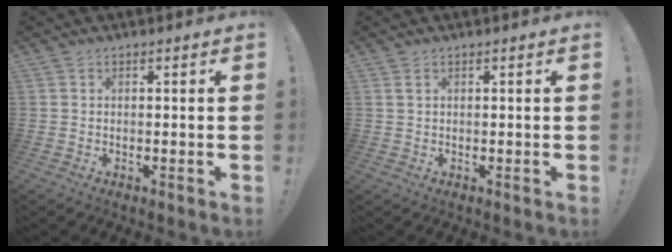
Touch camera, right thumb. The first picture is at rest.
{"total": 1.3, "force": [0.8, 0.3, 1.1], "torque": [-0.028, 0.003, 0.015]}